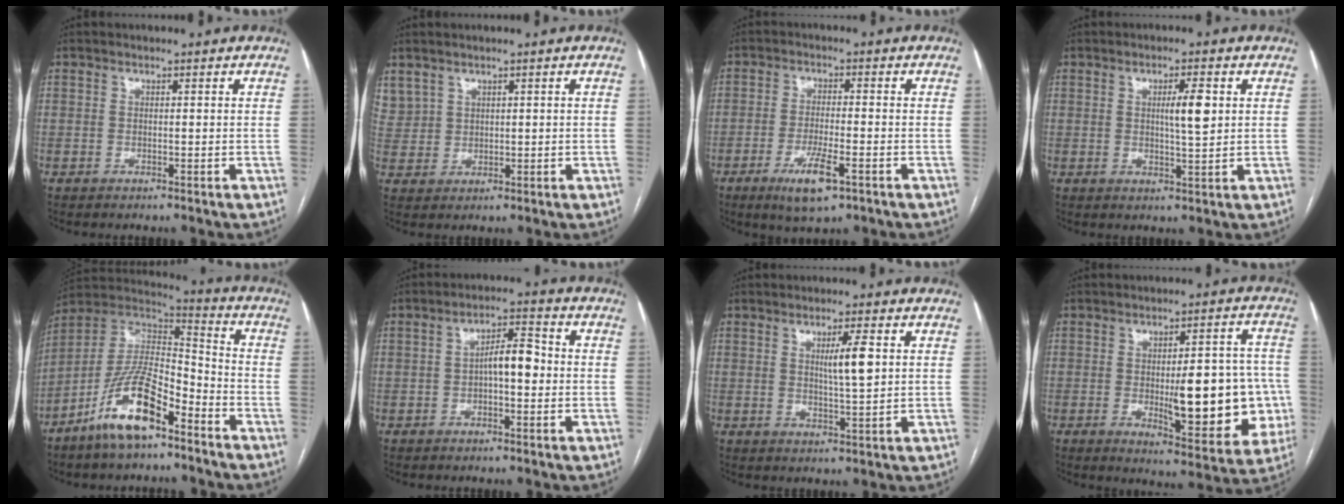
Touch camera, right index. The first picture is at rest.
{"total": 5.4, "force": [3.4, 3.9, 1.4], "torque": [-0.037, 0.015, 0.083]}
{"total": 7.0, "force": [-3.6, 1.3, 5.9], "torque": [-0.111, -0.013, -0.058]}
{"total": 4.6, "force": [1.0, 0.5, 4.4], "torque": [-0.070, 0.000, 0.017]}
{"total": 14.4, "force": [-9.0, 4.4, 10.4], "torque": [-0.202, 0.010, -0.166]}
{"total": 5.6, "force": [-0.4, 1.9, 5.2], "torque": [-0.085, 0.023, -0.009]}
{"total": 4.9, "force": [1.2, 0.2, 4.8], "torque": [-0.079, -0.003, 0.021]}
{"total": 16.7, "force": [-2.7, 4.8, 15.7], "torque": [-0.179, 0.017, -0.021]}